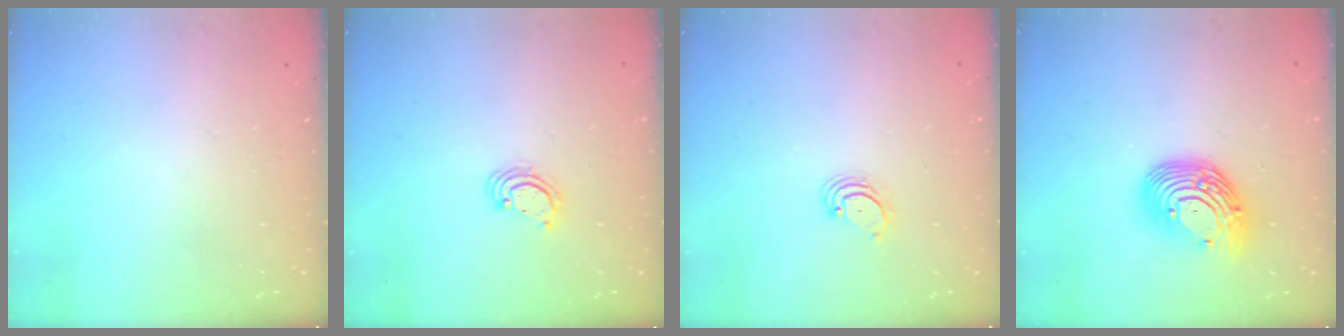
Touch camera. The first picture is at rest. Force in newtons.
{"total": 2.6, "press": 2.6, "slide": 0.1}
{"total": 2.7, "press": 2.7, "slide": 0.3}
{"total": 15.0, "press": 14.9, "slide": 1.5}